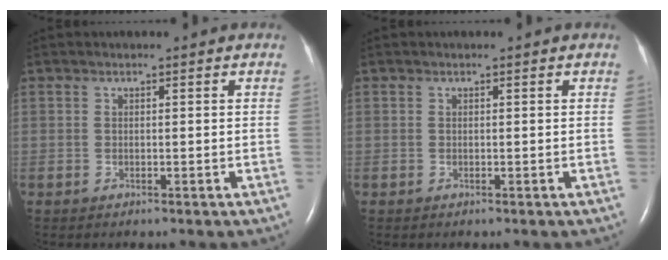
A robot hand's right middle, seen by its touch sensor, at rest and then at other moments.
{"total": 0.0}